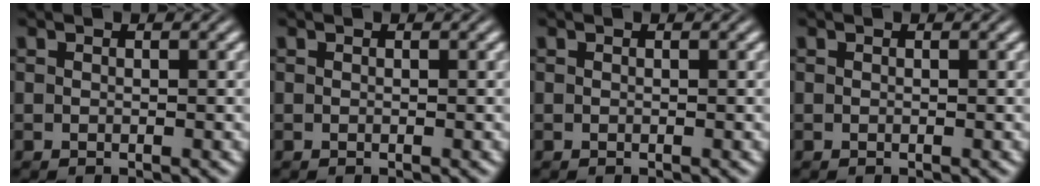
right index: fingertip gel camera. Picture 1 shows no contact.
{"total": 0.0}
{"total": 0.0}
{"total": 0.0}